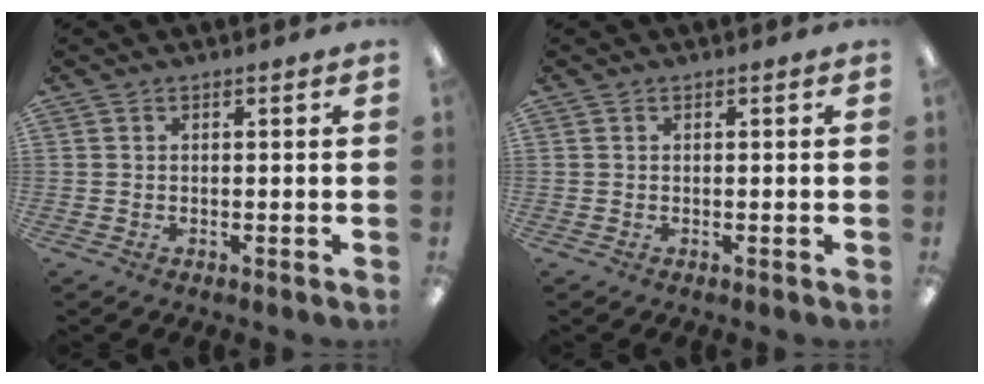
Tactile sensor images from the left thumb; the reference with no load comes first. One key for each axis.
{"total": 0.0}